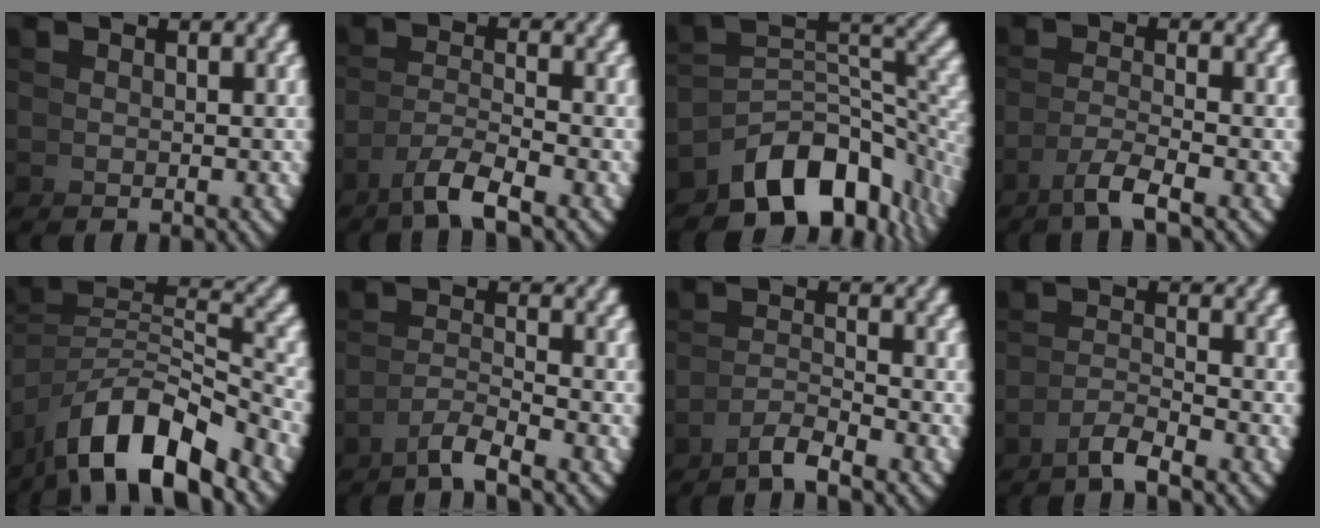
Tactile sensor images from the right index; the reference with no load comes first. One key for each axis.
{"total": 3.2, "fx": -1.9, "fy": 0.2, "fz": 2.6, "tx": -0.047, "ty": -0.006, "tz": -0.027}
{"total": 11.6, "fx": -5.4, "fy": 6.4, "fz": 8.0, "tx": -0.123, "ty": -0.043, "tz": -0.056}
{"total": 2.9, "fx": -1.5, "fy": -0.5, "fz": 2.4, "tx": -0.043, "ty": -0.005, "tz": -0.020}
{"total": 8.2, "fx": -2.4, "fy": 4.8, "fz": 6.1, "tx": -0.114, "ty": -0.026, "tz": -0.022}
{"total": 2.5, "fx": -1.9, "fy": -0.4, "fz": 1.7, "tx": -0.020, "ty": 0.002, "tz": -0.034}
{"total": 2.4, "fx": -1.9, "fy": -0.7, "fz": 1.3, "tx": -0.011, "ty": 0.005, "tz": -0.036}
{"total": 2.3, "fx": -1.7, "fy": -0.7, "fz": 1.4, "tx": -0.014, "ty": 0.004, "tz": -0.034}